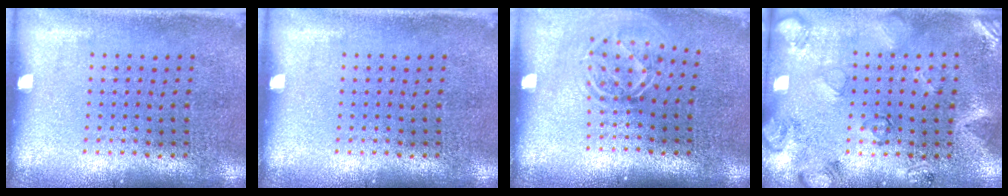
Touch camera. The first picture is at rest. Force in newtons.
{"total": 0.0}
{"total": 1.7, "press": 1.2, "slide": 1.2}
{"total": 2.6, "press": 1.7, "slide": 1.9}